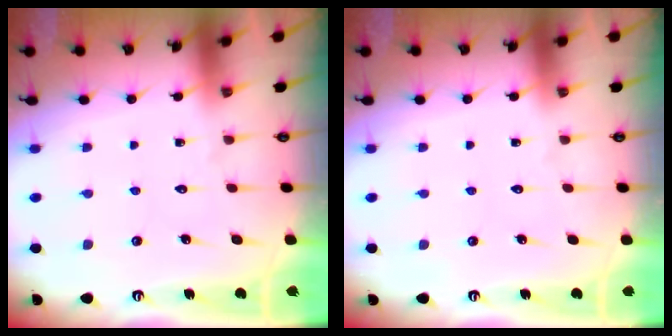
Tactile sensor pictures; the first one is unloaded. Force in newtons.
{"total": 0.0}